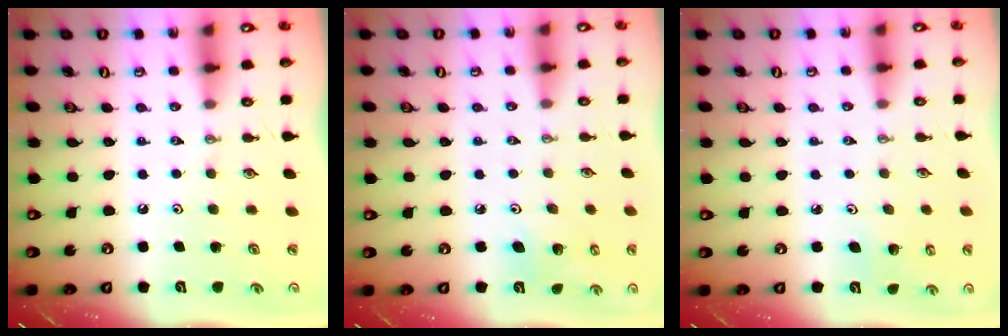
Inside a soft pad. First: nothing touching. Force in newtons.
{"total": 5.4, "press": 5.1, "slide": 1.7}
{"total": 2.9, "press": 2.8, "slide": 0.3}